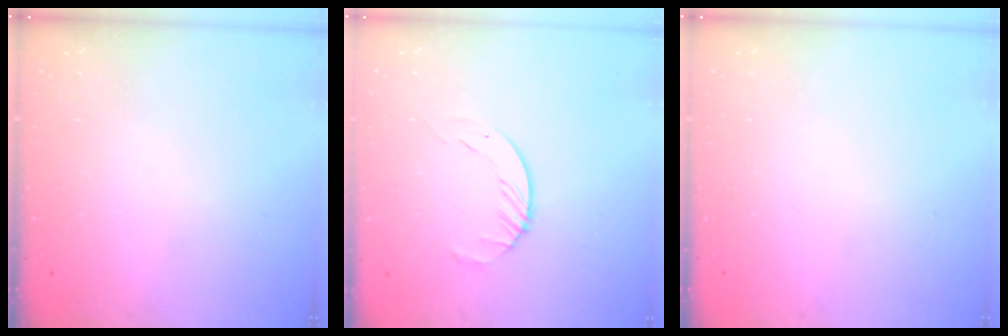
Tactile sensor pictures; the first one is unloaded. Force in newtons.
{"total": 3.4, "press": 3.4, "slide": 0.4}
{"total": 0.0}